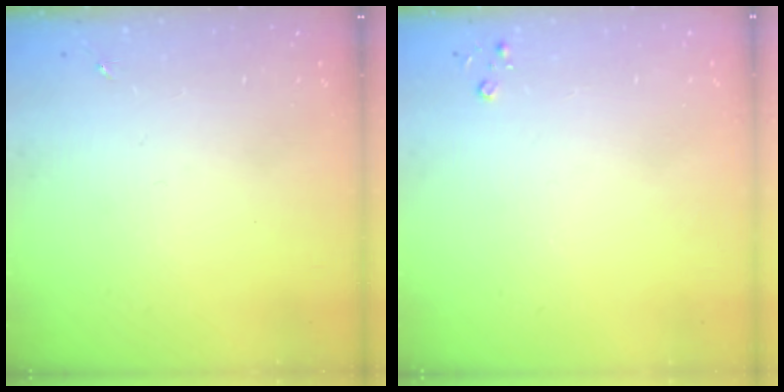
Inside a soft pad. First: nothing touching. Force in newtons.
{"total": 2.6, "press": 2.6, "slide": 0.3}